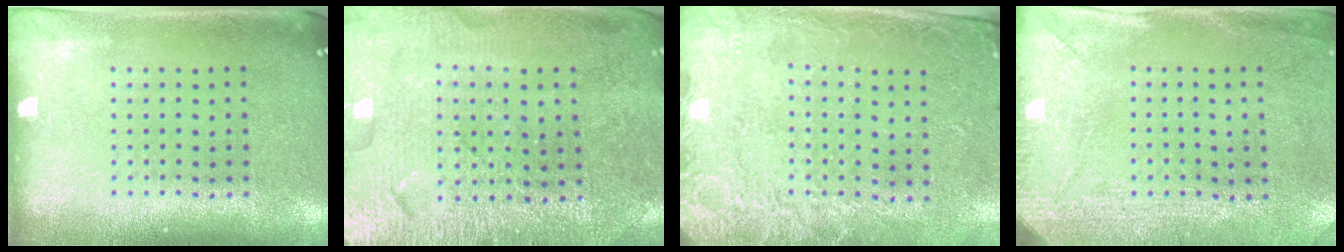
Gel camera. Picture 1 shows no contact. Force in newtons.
{"total": 3.2, "press": 3.2, "slide": 0.1}
{"total": 2.7, "press": 2.0, "slide": 1.8}
{"total": 2.9, "press": 2.3, "slide": 1.8}